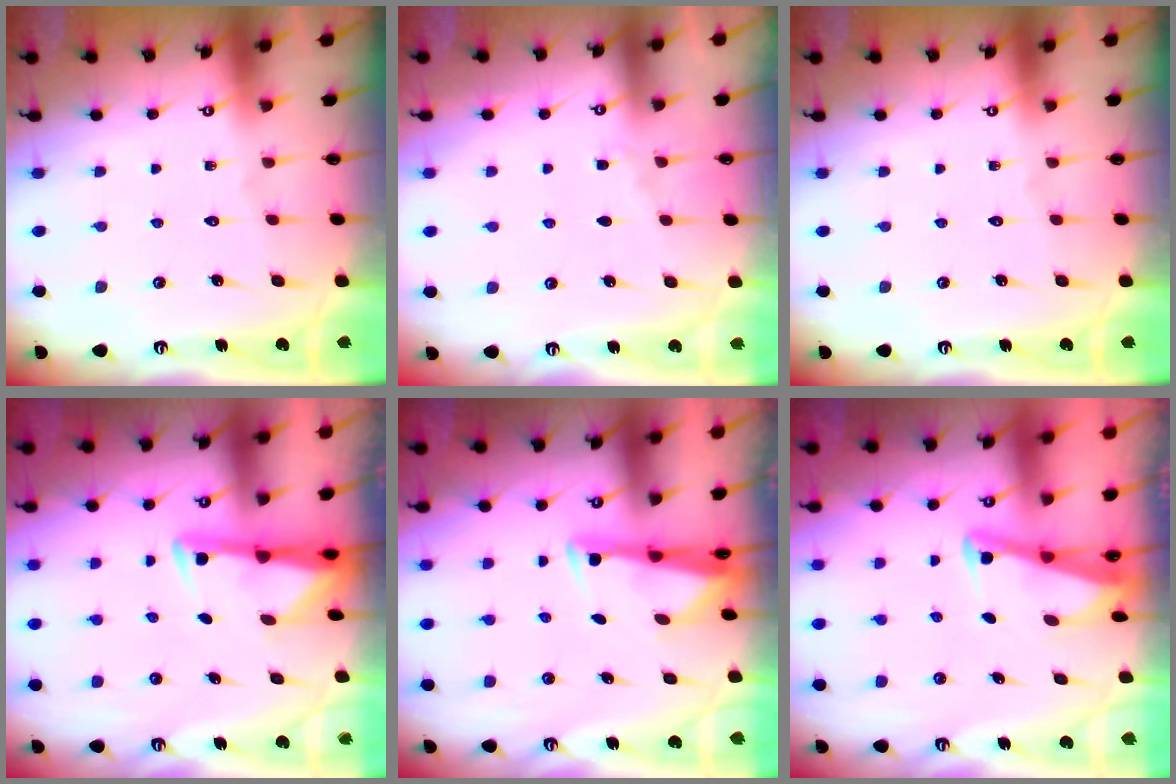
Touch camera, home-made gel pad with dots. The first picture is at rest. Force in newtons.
{"total": 2.8, "press": 2.8, "slide": 0.5}
{"total": 0.0}
{"total": 2.8, "press": 2.7, "slide": 0.5}
{"total": 2.9, "press": 2.7, "slide": 0.8}
{"total": 2.8, "press": 2.8, "slide": 0.3}